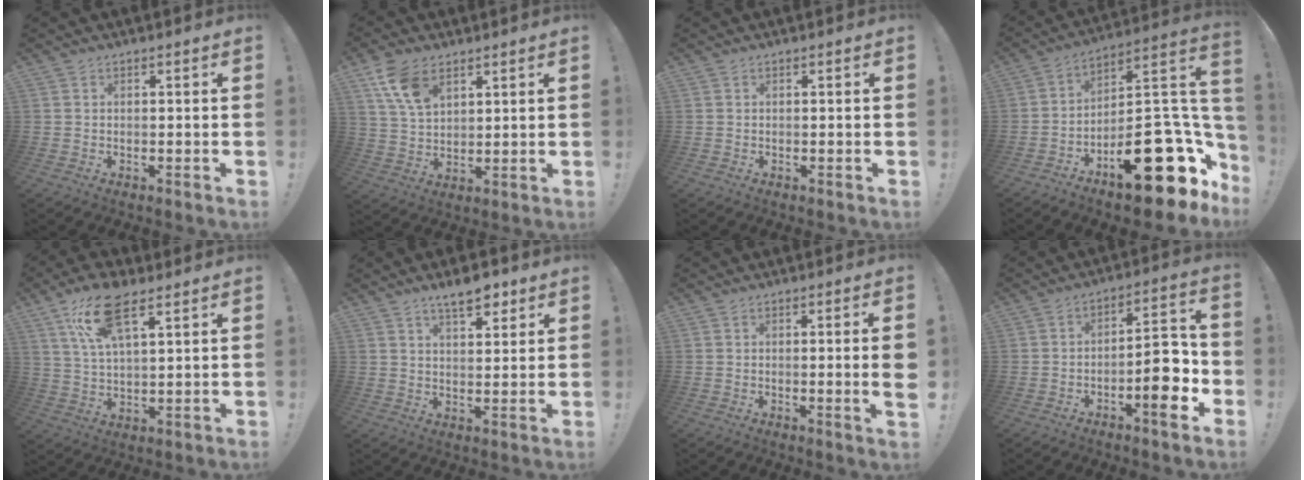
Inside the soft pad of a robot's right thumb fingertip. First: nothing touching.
{"total": 10.5, "force": [6.1, 5.9, 6.1], "torque": [-0.114, -0.025, 0.118]}
{"total": 0.0}
{"total": 24.6, "force": [-11.6, 10.1, 19.1], "torque": [-0.221, 0.068, -0.170]}
{"total": 15.1, "force": [8.7, 5.8, 10.9], "torque": [-0.197, -0.022, 0.154]}
{"total": 7.9, "force": [5.4, 2.8, 4.9], "torque": [-0.065, -0.027, 0.093]}
{"total": 4.6, "force": [-0.2, -0.3, 4.6], "torque": [-0.064, -0.010, -0.003]}
{"total": 12.0, "force": [-4.4, 4.1, 10.4], "torque": [-0.130, 0.023, -0.072]}